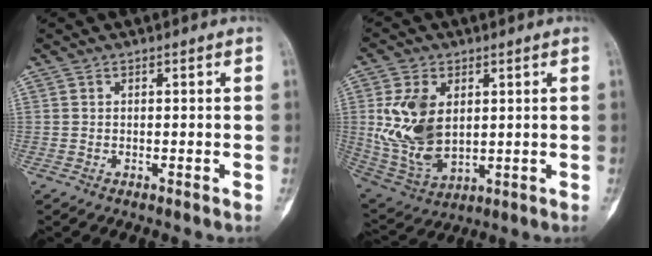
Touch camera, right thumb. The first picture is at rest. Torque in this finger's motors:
{"motor_torque": [1.81, 1.93, 1.50, 0.34, 0.16]}